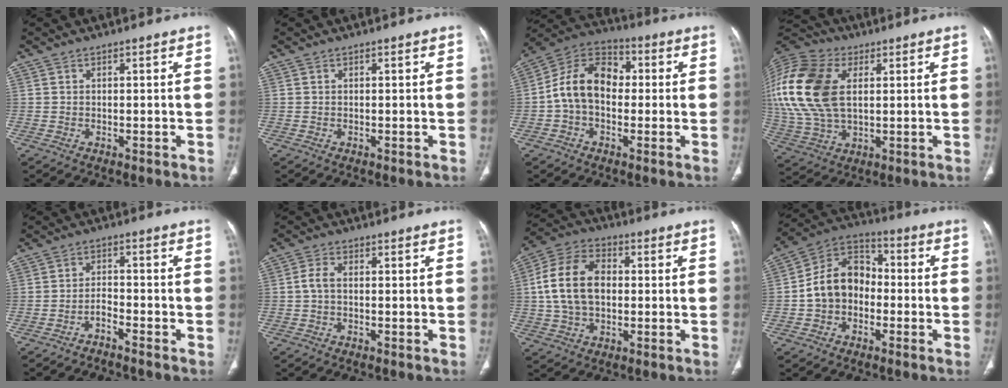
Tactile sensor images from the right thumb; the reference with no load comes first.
{"total": 0.0}
{"total": 12.9, "force": [-0.4, 9.1, 9.0], "torque": [-0.145, 0.038, -0.020]}
{"total": 25.3, "force": [5.4, 16.0, 18.9], "torque": [-0.455, 0.013, 0.103]}
{"total": 2.6, "force": [-2.4, 0.4, 0.9], "torque": [-0.019, 0.023, -0.043]}
{"total": 2.9, "force": [-0.2, 1.6, 2.3], "torque": [-0.051, 0.006, -0.008]}
{"total": 13.8, "force": [0.7, 9.3, 10.3], "torque": [-0.191, 0.025, 0.008]}
{"total": 11.9, "force": [-1.9, 9.3, 7.2], "torque": [-0.107, 0.042, -0.048]}